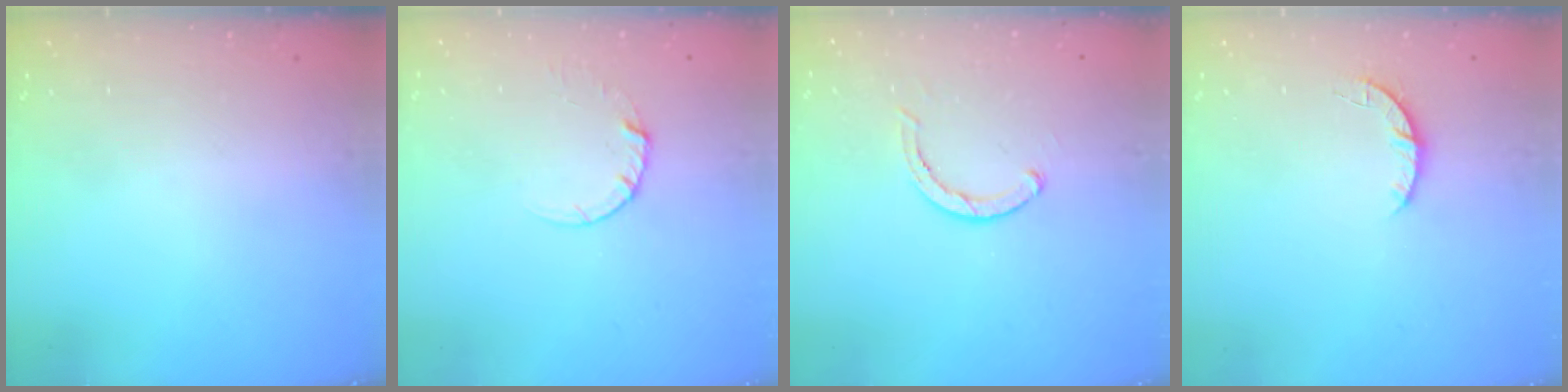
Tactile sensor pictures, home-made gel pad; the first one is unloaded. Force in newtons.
{"total": 2.7, "press": 2.7, "slide": 0.2}
{"total": 2.8, "press": 2.8, "slide": 0.2}
{"total": 3.3, "press": 3.2, "slide": 0.5}